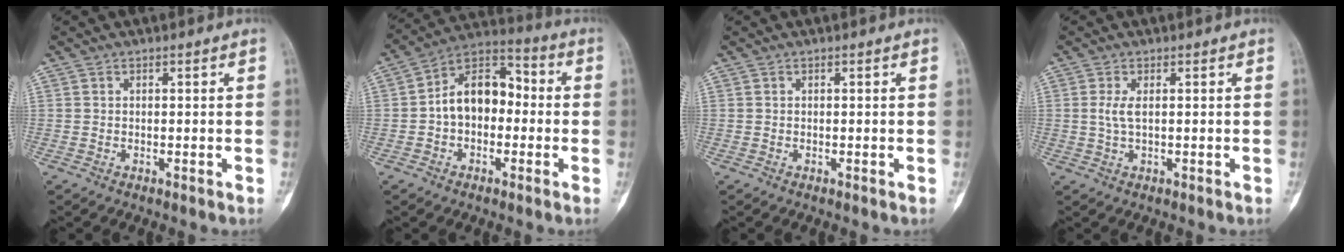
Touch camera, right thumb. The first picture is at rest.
{"total": 12.1, "force": [-0.7, 8.2, 8.9], "torque": [-0.113, 0.045, -0.028]}
{"total": 0.0}
{"total": 2.5, "force": [0.4, 0.8, 2.4], "torque": [-0.062, 0.001, 0.011]}